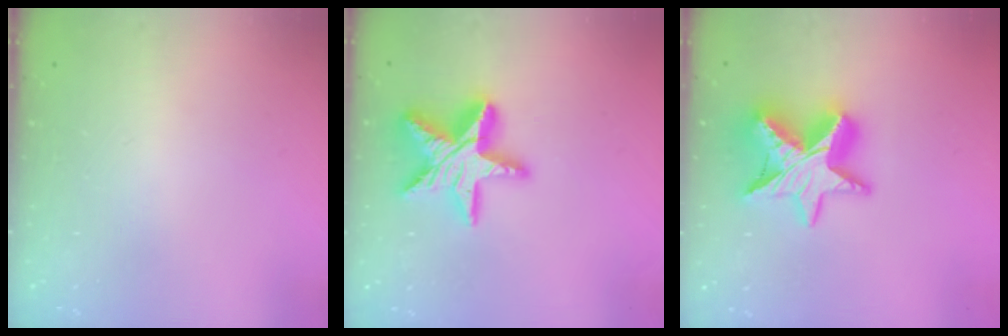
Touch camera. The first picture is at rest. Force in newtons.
{"total": 18.3, "press": 18.3, "slide": 1.2}
{"total": 16.1, "press": 16.0, "slide": 1.3}